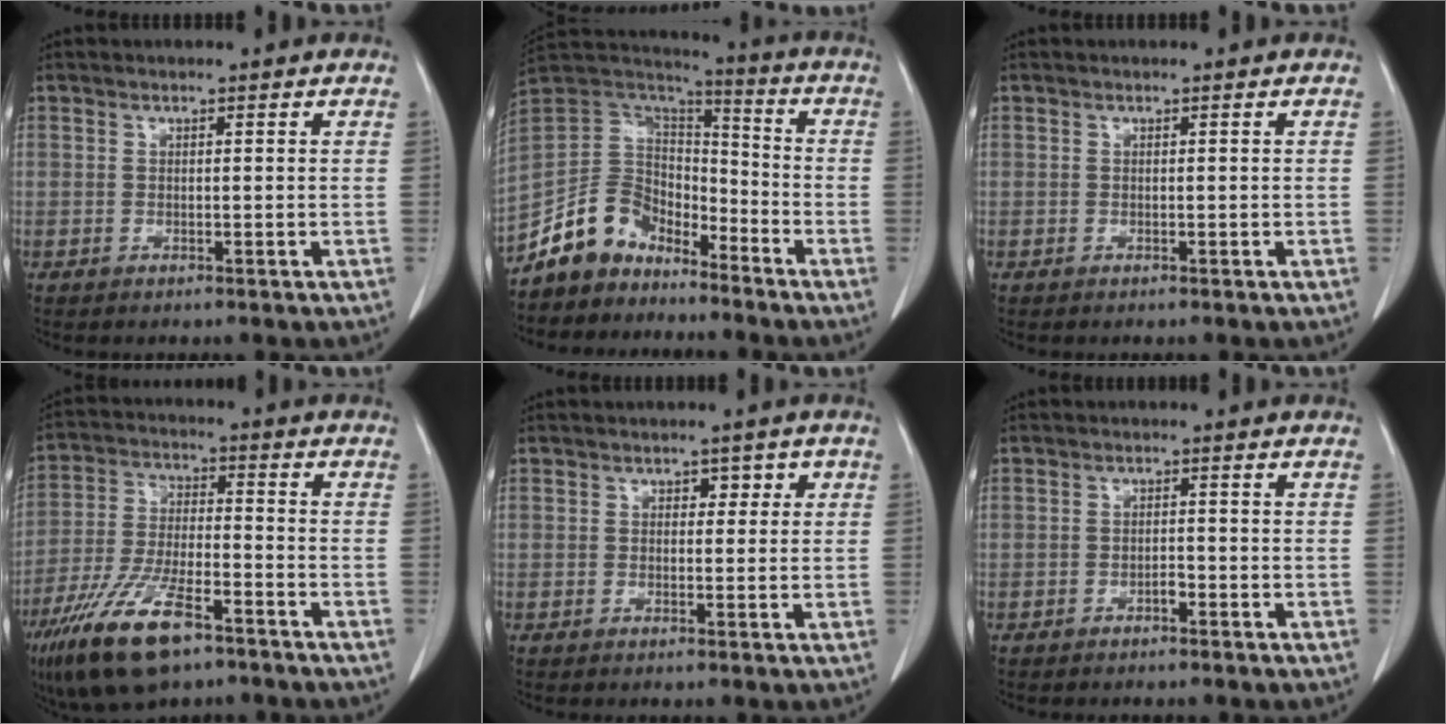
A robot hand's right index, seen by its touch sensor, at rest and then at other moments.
{"total": 11.3, "force": [-9.0, 6.3, 2.6], "torque": [-0.052, 0.046, -0.177]}
{"total": 0.0}
{"total": 14.3, "force": [-9.0, 4.1, 10.4], "torque": [-0.213, -0.022, -0.165]}
{"total": 2.8, "force": [0.8, 1.8, 2.0], "torque": [-0.017, 0.012, 0.006]}
{"total": 1.3, "force": [-1.0, 0.4, 0.8], "torque": [-0.011, 0.003, -0.018]}